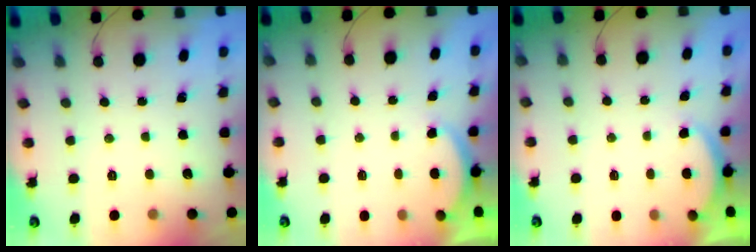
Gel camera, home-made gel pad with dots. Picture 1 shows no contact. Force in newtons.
{"total": 1.7, "press": 1.6, "slide": 0.6}
{"total": 1.7, "press": 1.6, "slide": 0.6}